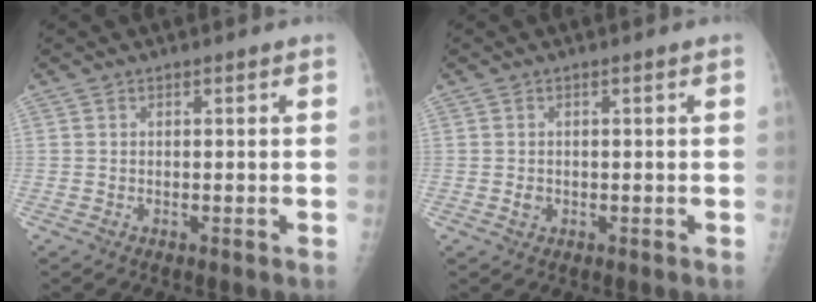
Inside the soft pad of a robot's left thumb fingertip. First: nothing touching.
{"total": 1.1, "force": [-0.2, 0.9, 0.7], "torque": [-0.010, 0.005, 0.000]}